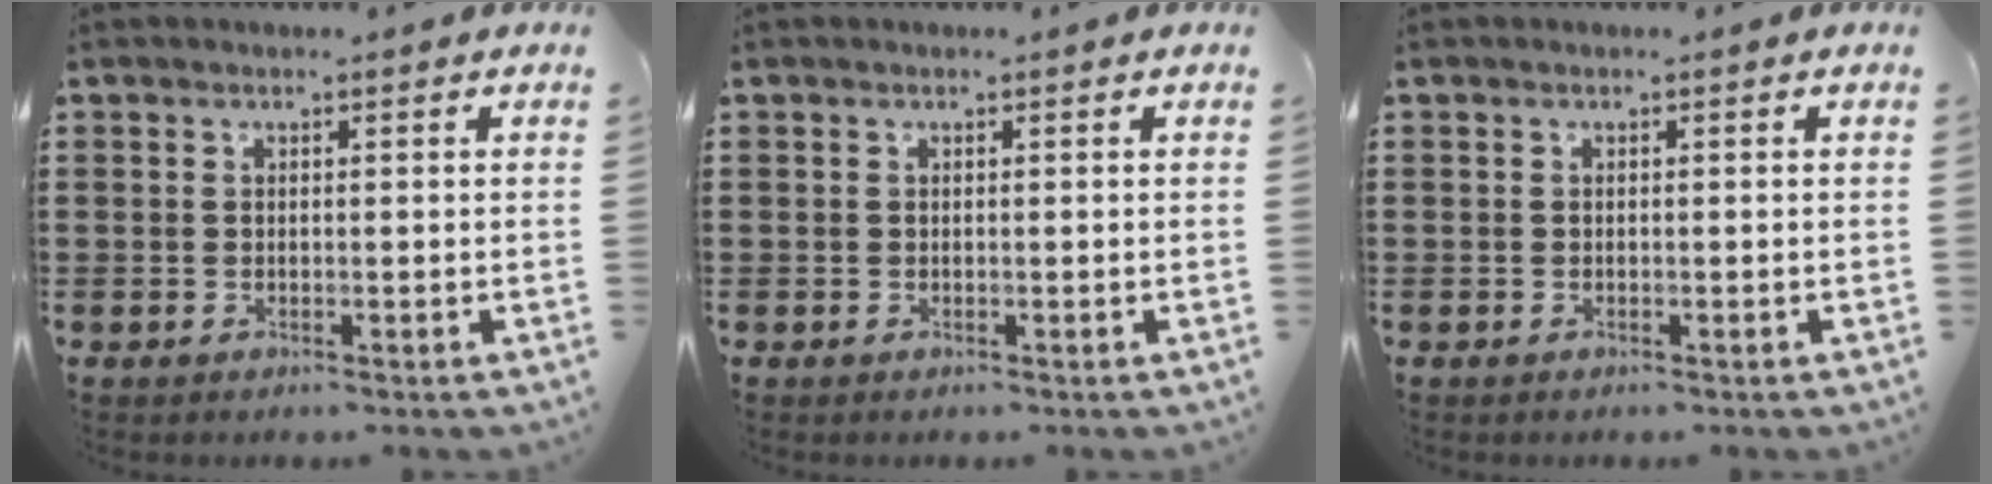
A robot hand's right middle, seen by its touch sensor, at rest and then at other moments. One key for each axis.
{"total": 0.0}
{"total": 0.0}